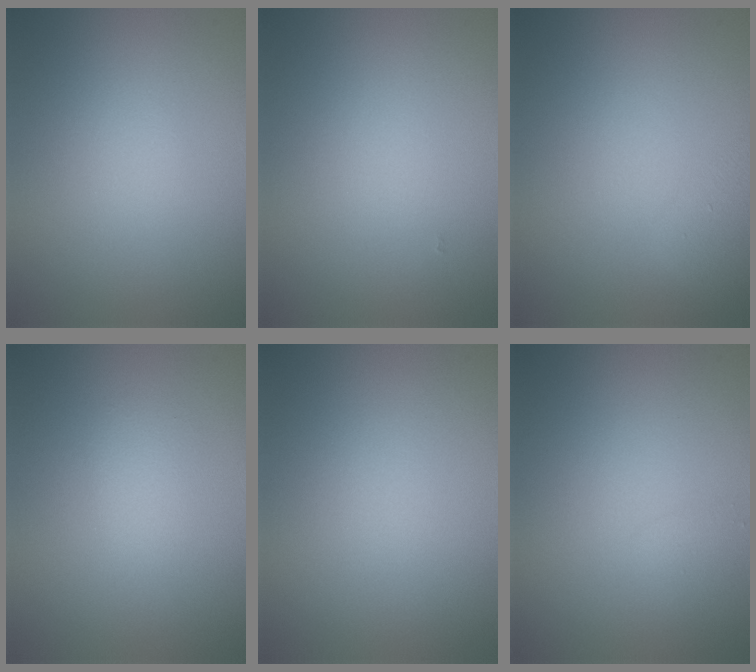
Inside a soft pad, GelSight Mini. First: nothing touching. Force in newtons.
{"total": 0.0}
{"total": 1.9, "press": 1.9, "slide": 0.1}
{"total": 1.3, "press": 1.3, "slide": 0.0}
{"total": 0.0}
{"total": 0.8, "press": 0.8, "slide": 0.1}